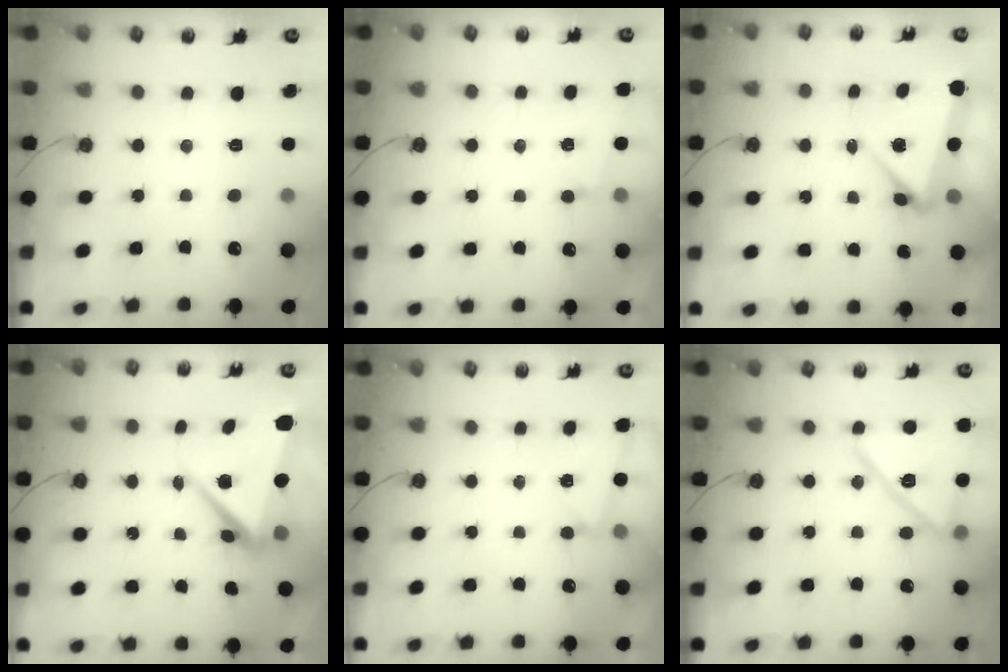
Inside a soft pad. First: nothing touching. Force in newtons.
{"total": 2.6, "press": 1.3, "slide": 2.2}
{"total": 5.0, "press": 4.8, "slide": 1.6}
{"total": 10.2, "press": 8.8, "slide": 5.2}
{"total": 2.4, "press": 2.1, "slide": 1.1}
{"total": 15.6, "press": 15.6, "slide": 1.0}